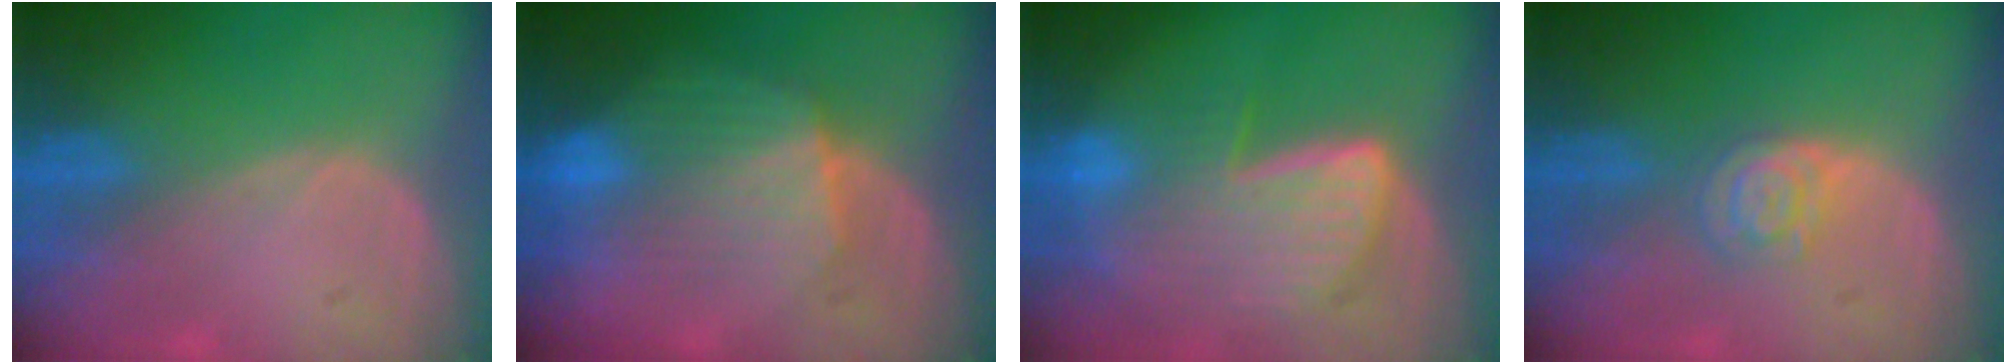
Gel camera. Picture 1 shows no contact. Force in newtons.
{"total": 8.3, "press": 8.1, "slide": 2.0}
{"total": 9.3, "press": 8.1, "slide": 4.6}
{"total": 4.3, "press": 3.8, "slide": 2.0}